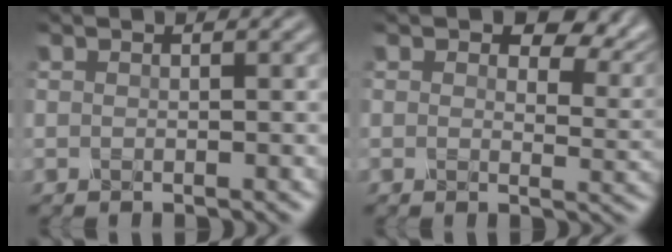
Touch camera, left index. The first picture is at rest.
{"total": 5.7, "force": [2.9, 3.2, 3.7], "torque": [-0.046, -0.008, 0.032]}